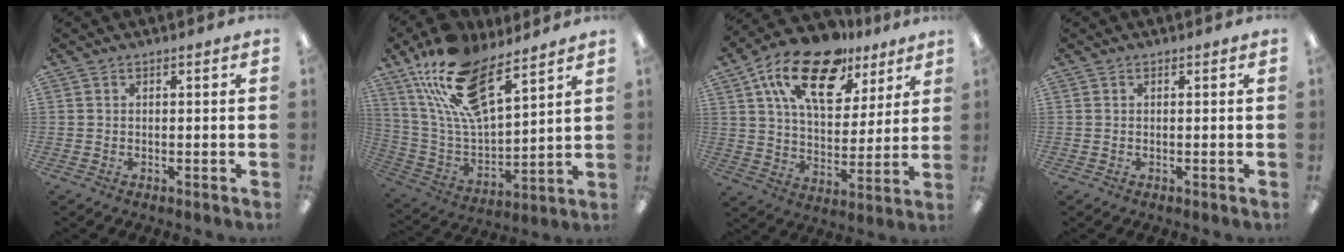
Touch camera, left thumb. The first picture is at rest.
{"total": 19.8, "force": [13.5, 7.5, 12.4], "torque": [-0.257, -0.072, 0.238]}
{"total": 20.3, "force": [12.4, 10.4, 12.3], "torque": [-0.222, -0.050, 0.218]}
{"total": 0.0}